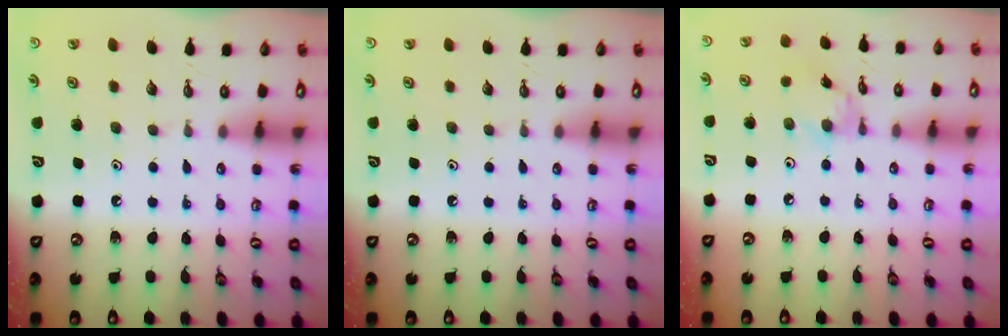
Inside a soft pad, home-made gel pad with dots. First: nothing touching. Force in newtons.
{"total": 0.0}
{"total": 3.4, "press": 3.4, "slide": 0.2}